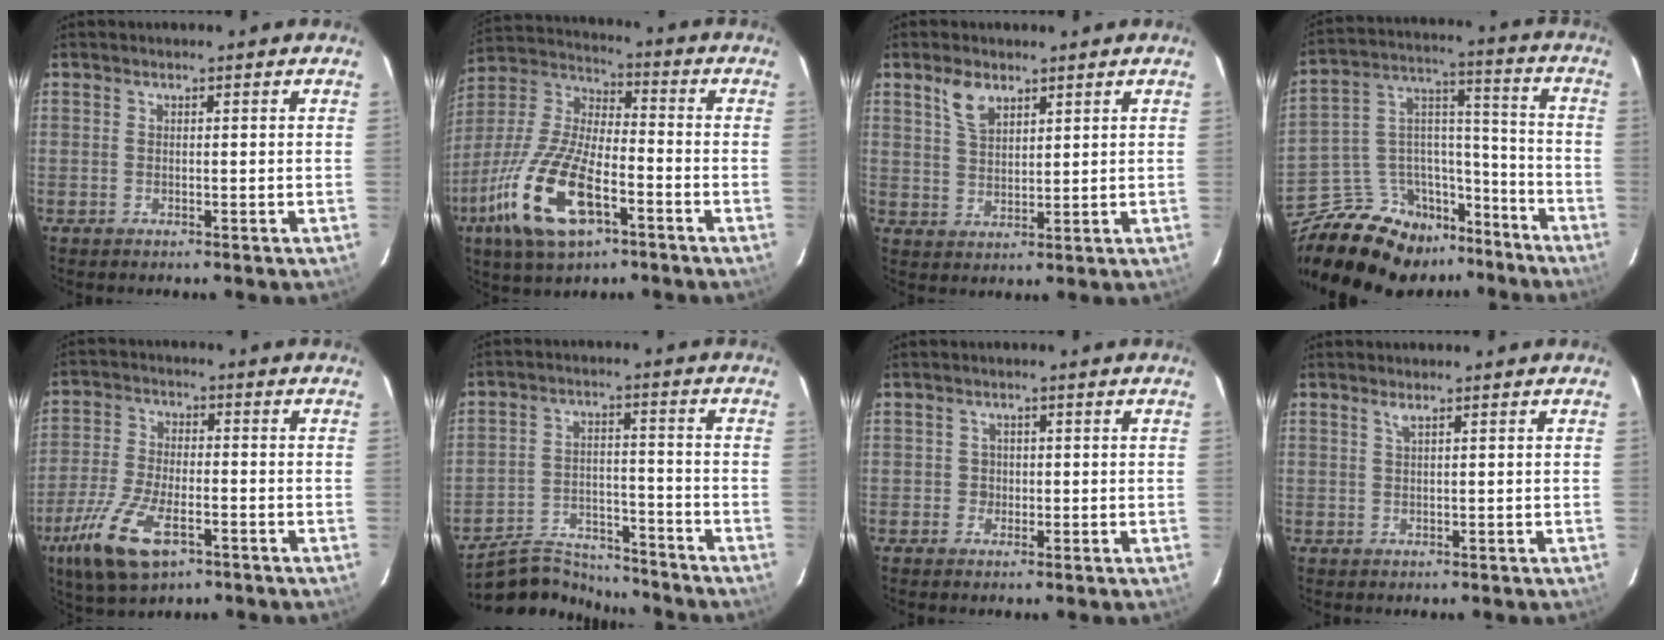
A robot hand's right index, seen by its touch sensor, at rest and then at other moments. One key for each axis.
{"total": 19.4, "fx": -9.1, "fy": 7.6, "fz": 15.3, "tx": -0.336, "ty": -0.025, "tz": -0.175}
{"total": 5.2, "fx": 3.3, "fy": 2.7, "fz": 3.0, "tx": -0.057, "ty": 0.008, "tz": 0.066}
{"total": 20.6, "fx": -16.2, "fy": 10.8, "fz": 6.9, "tx": -0.159, "ty": 0.074, "tz": -0.244}
{"total": 13.5, "fx": -7.0, "fy": 5.6, "fz": 10.0, "tx": -0.224, "ty": -0.025, "tz": -0.133}
{"total": 13.1, "fx": -12.4, "fy": 3.8, "fz": 2.4, "tx": -0.071, "ty": 0.016, "tz": -0.194}
{"total": 1.7, "fx": -0.3, "fy": 1.6, "fz": 0.1, "tx": 0.001, "ty": 0.004, "tz": -0.002}
{"total": 0.9, "fx": 0.5, "fy": -0.2, "fz": 0.7, "tx": -0.012, "ty": 0.001, "tz": 0.009}